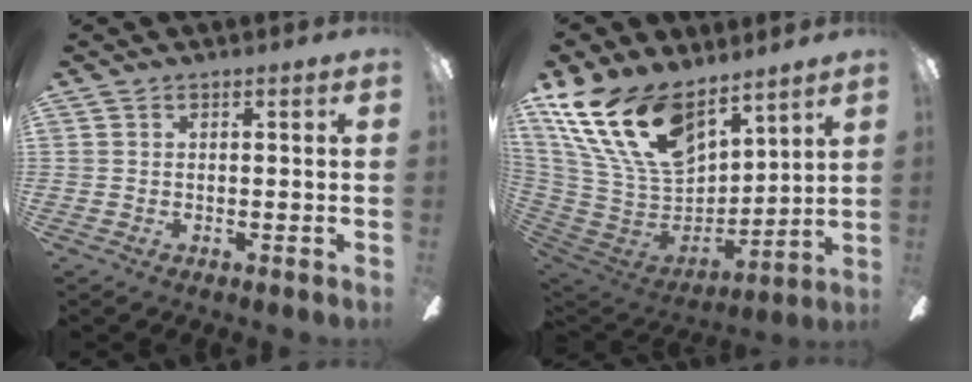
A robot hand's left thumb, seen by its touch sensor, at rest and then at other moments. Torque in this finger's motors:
{"motor_torque": [2.56, 2.45, 1.63, -1.14, 0.67]}